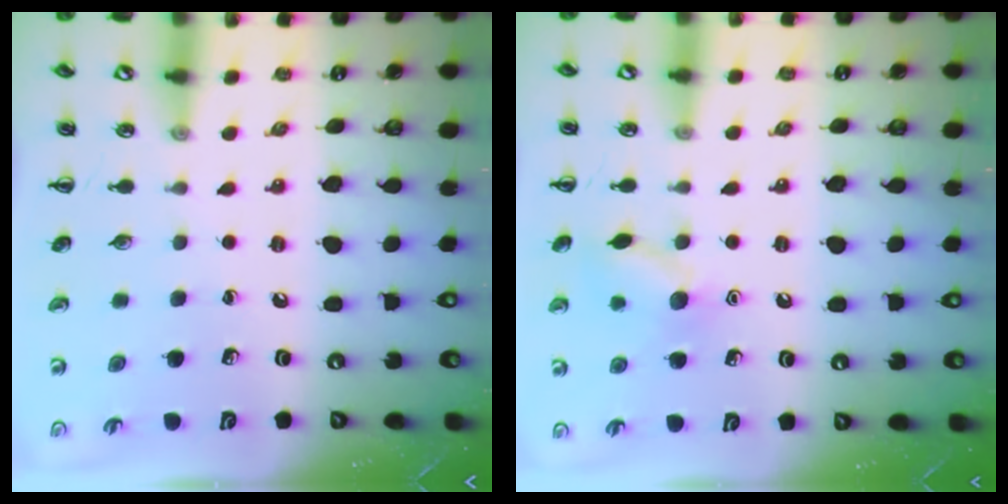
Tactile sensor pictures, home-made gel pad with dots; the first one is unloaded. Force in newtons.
{"total": 8.9, "press": 8.9, "slide": 0.7}